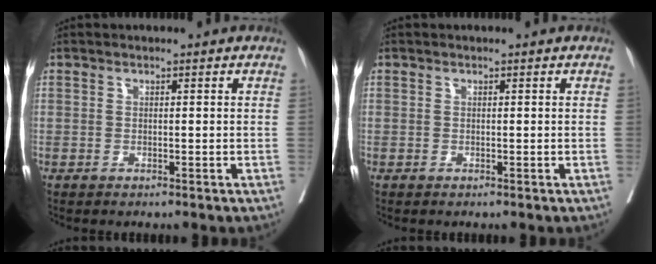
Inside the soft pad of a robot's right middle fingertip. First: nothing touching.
{"total": 0.0}